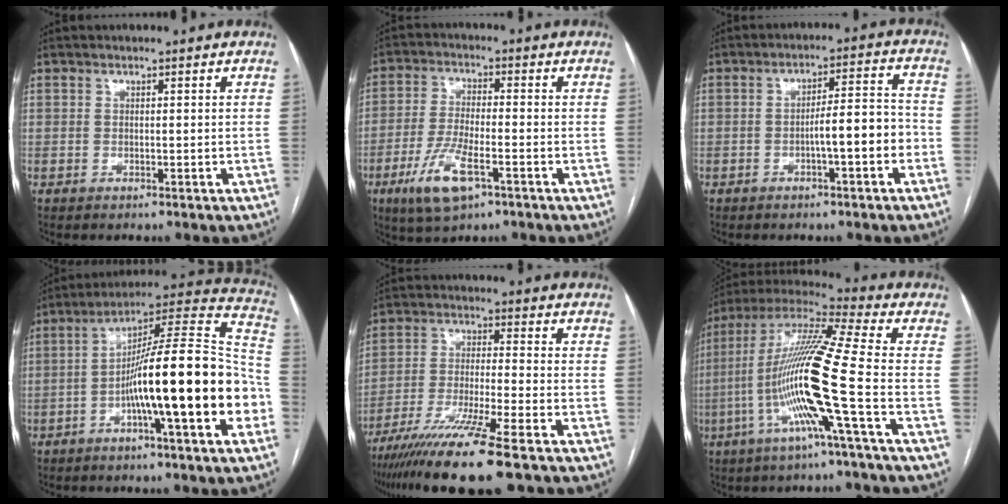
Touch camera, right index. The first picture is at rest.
{"total": 9.2, "force": [-4.5, 2.4, 7.6], "torque": [-0.160, -0.015, -0.080]}
{"total": 6.9, "force": [-2.5, 0.9, 6.3], "torque": [-0.099, 0.026, -0.035]}
{"total": 21.6, "force": [-5.3, 1.4, 20.9], "torque": [-0.285, 0.025, -0.083]}
{"total": 13.7, "force": [-10.0, -1.1, 9.3], "torque": [-0.174, -0.044, -0.171]}
{"total": 17.4, "force": [-4.7, -1.3, 16.8], "torque": [-0.330, -0.003, -0.103]}